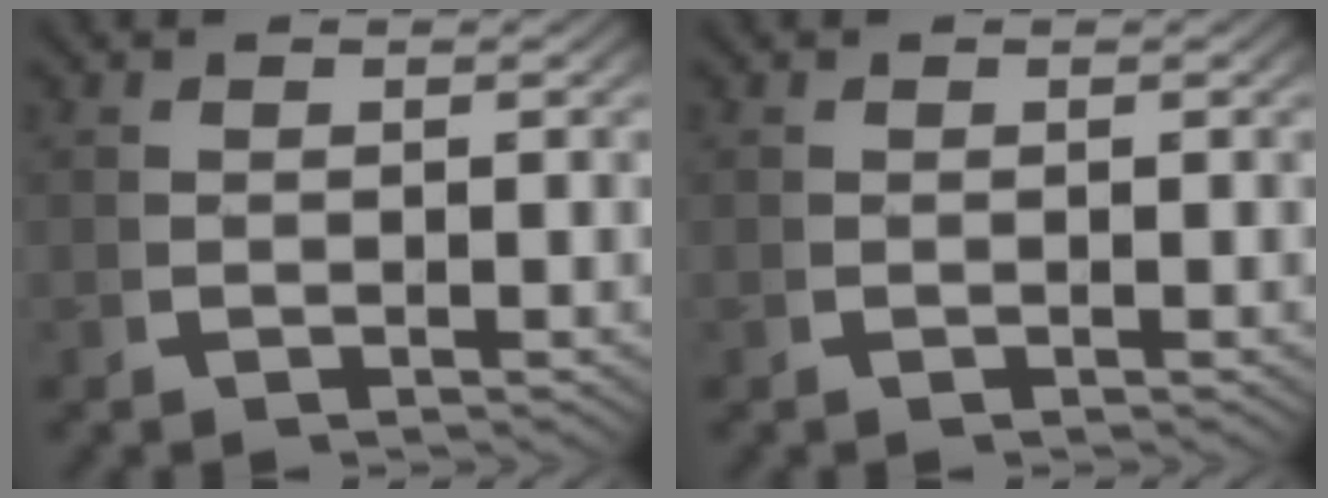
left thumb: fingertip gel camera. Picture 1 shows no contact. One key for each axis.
{"total": 0.0}